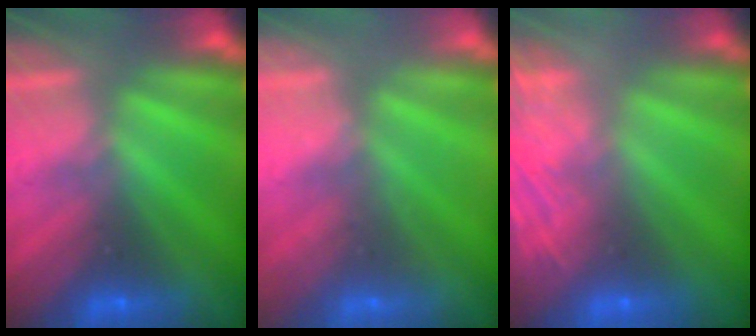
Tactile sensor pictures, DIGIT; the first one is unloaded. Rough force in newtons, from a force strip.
{"total": 2.2}
{"total": 7.0}